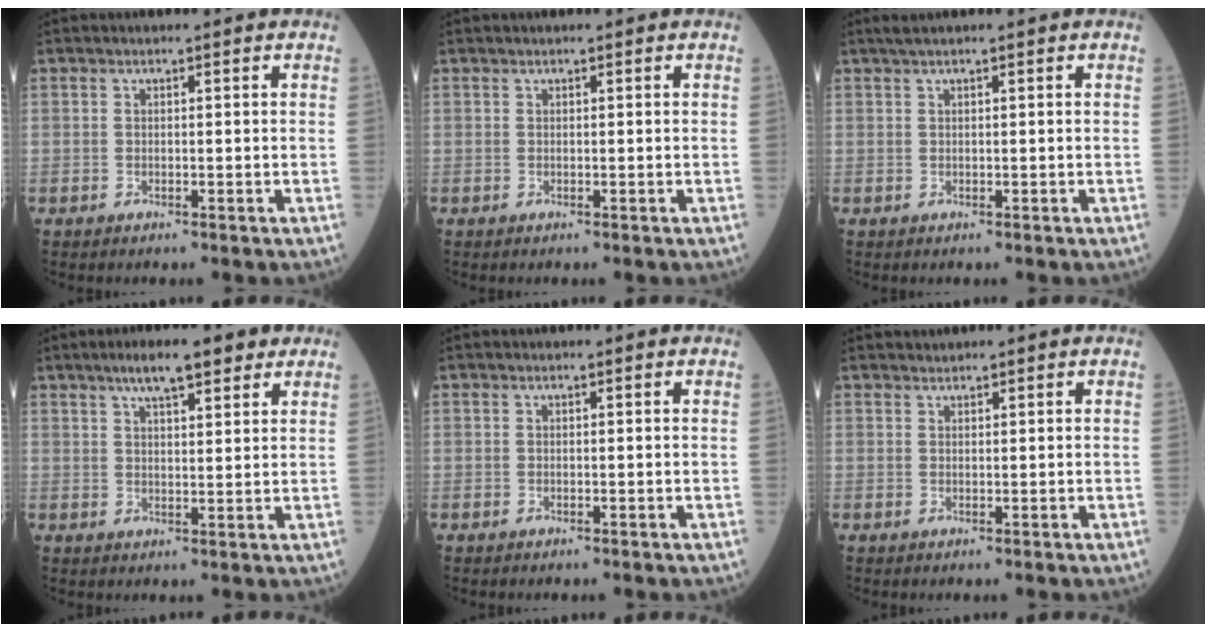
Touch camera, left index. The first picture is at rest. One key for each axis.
{"total": 0.0}
{"total": 1.4, "fx": 0.9, "fy": -0.2, "fz": 1.1, "tx": -0.028, "ty": 0.016, "tz": 0.020}
{"total": 7.1, "fx": 4.9, "fy": 1.8, "fz": 4.8, "tx": -0.082, "ty": 0.020, "tz": 0.077}
{"total": 0.0}
{"total": 0.7, "fx": 0.7, "fy": 0.0, "fz": -0.1, "tx": -0.007, "ty": 0.007, "tz": 0.016}